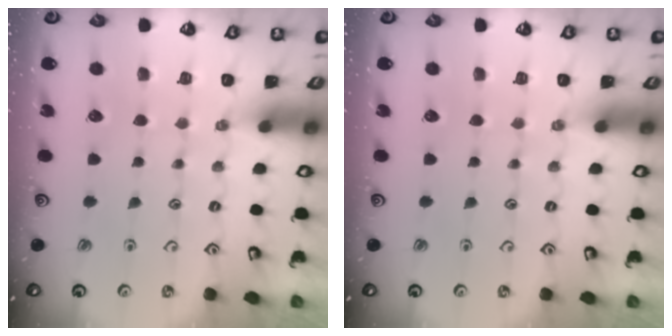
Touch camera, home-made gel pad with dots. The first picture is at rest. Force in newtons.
{"total": 0.0}